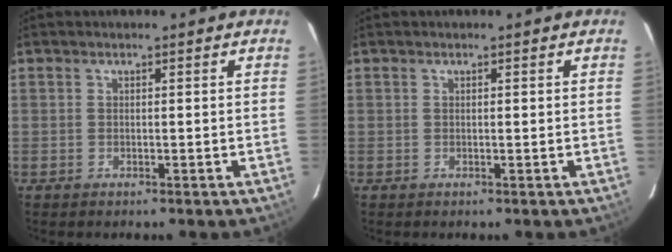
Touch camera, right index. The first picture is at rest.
{"total": 0.0}